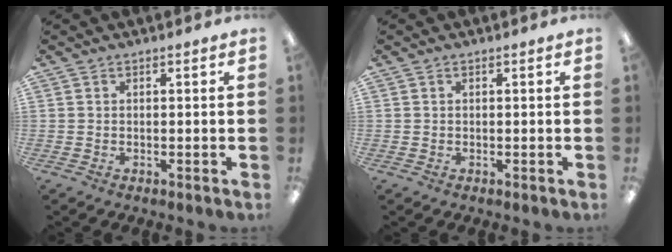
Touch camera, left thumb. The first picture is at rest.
{"total": 0.0}